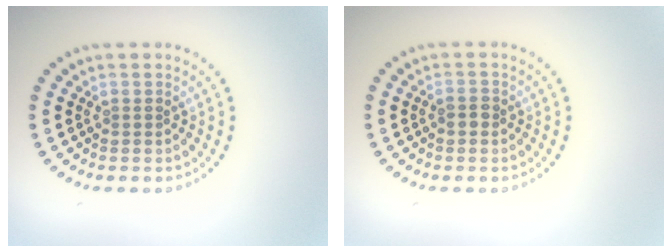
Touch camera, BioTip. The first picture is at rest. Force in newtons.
{"total": 1.2, "press": 1.1, "slide": 0.2}